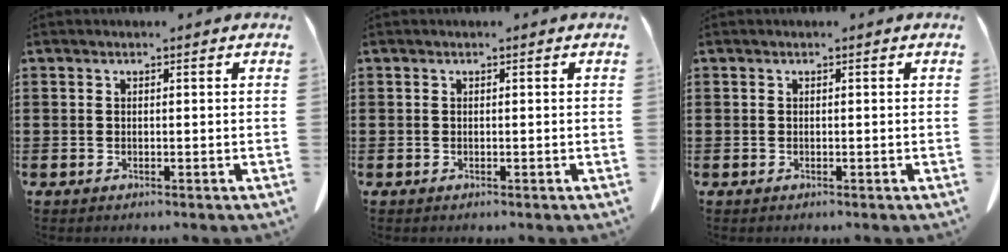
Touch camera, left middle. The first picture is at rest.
{"total": 0.0}
{"total": 0.0}